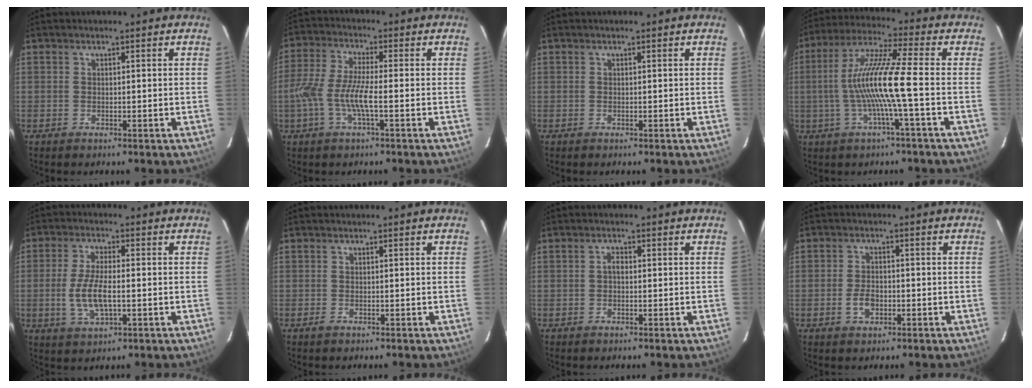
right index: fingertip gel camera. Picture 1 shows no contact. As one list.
[{"total": 8.3, "force": [-2.4, 1.1, 7.9], "torque": [-0.171, -0.001, -0.047]}, {"total": 0.0}, {"total": 11.9, "force": [-2.1, -1.1, 11.7], "torque": [-0.225, 0.005, -0.037]}, {"total": 8.1, "force": [-1.4, 3.1, 7.4], "torque": [-0.150, -0.006, -0.024]}, {"total": 0.6, "force": [-0.4, 0.2, 0.4], "torque": [-0.007, 0.000, -0.007]}, {"total": 1.2, "force": [-0.1, 0.7, 0.9], "torque": [-0.017, 0.006, -0.004]}, {"total": 3.7, "force": [-1.3, 2.4, 2.5], "torque": [-0.053, 0.001, -0.022]}]